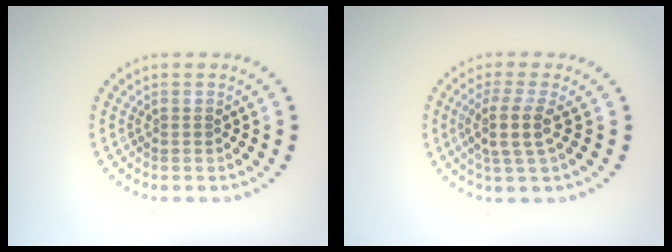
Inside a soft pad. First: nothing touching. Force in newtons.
{"total": 3.0, "press": 2.3, "slide": 1.8}